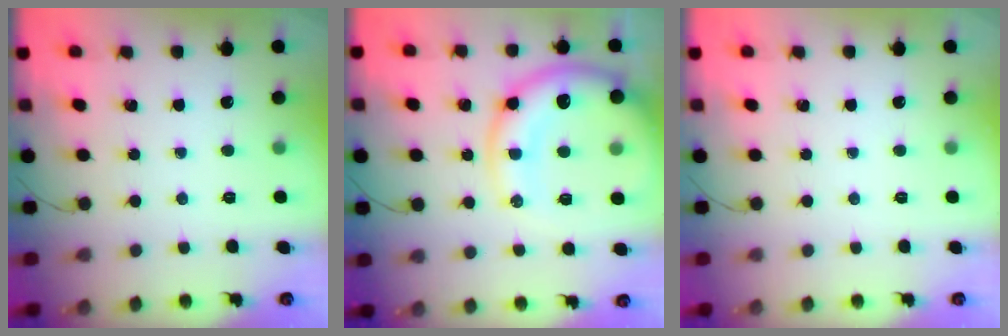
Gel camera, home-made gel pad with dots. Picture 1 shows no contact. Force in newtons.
{"total": 17.6, "press": 17.2, "slide": 3.4}
{"total": 0.0}